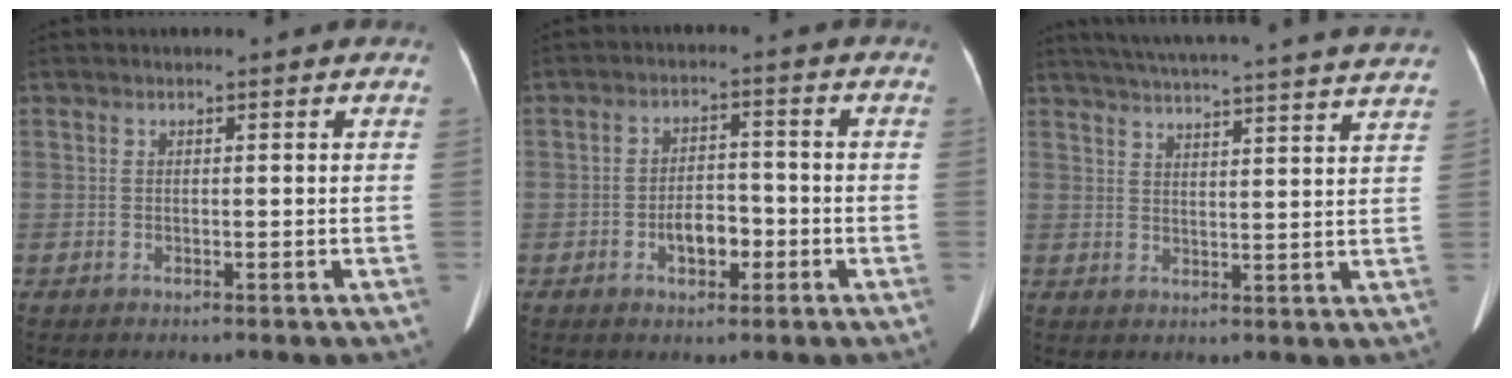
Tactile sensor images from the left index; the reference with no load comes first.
{"total": 4.6, "force": [-2.2, 2.3, 3.3], "torque": [-0.054, 0.001, -0.032]}
{"total": 26.8, "force": [24.8, -0.4, 9.9], "torque": [-0.155, -0.042, 0.309]}